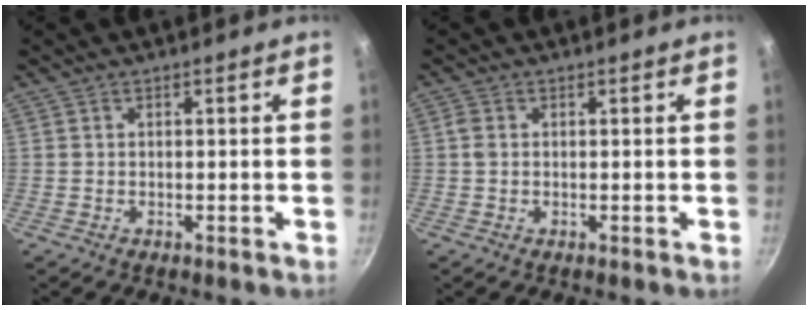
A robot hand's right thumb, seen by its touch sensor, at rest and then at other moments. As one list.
[{"total": 1.5, "force": [0.1, 1.1, 1.1], "torque": [-0.024, 0.001, 0.001]}]